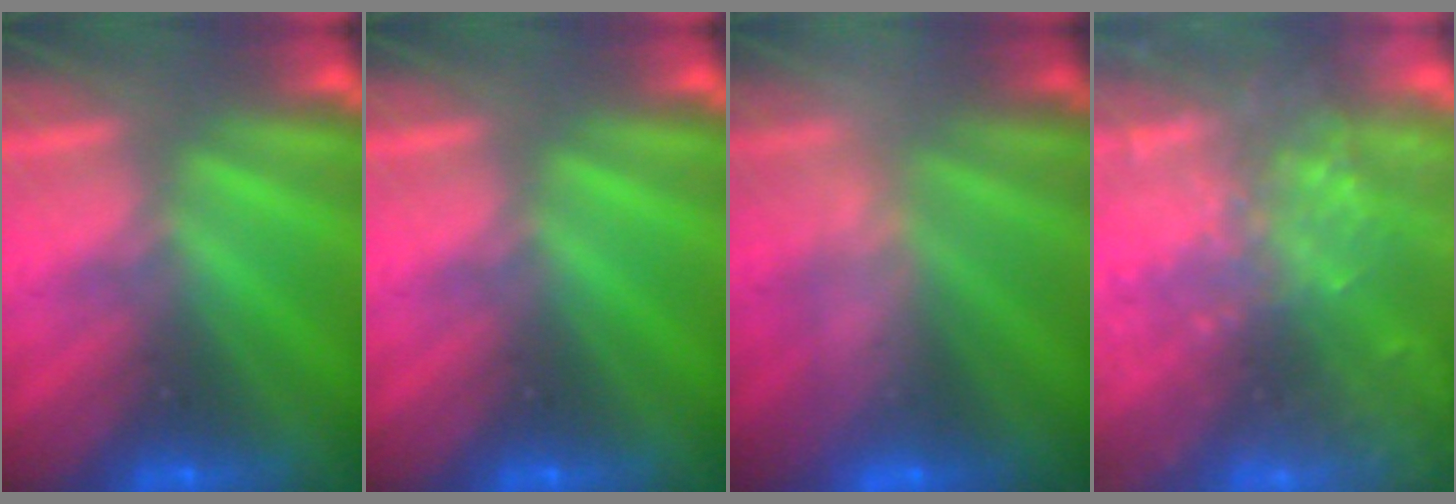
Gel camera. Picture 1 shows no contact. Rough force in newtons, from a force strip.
{"total": 0.0}
{"total": 2.4}
{"total": 6.9}